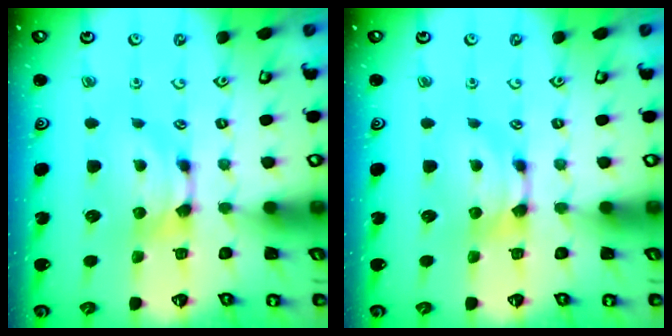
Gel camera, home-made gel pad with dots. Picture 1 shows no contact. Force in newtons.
{"total": 0.0}